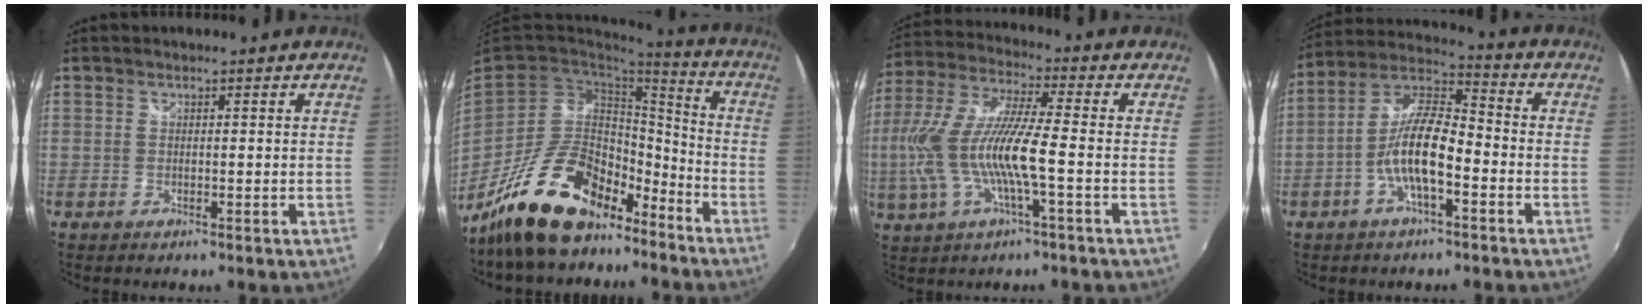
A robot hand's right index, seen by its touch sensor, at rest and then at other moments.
{"total": 20.1, "force": [-14.5, 9.3, 10.3], "torque": [-0.202, 0.017, -0.234]}
{"total": 15.3, "force": [-2.8, 2.2, 14.9], "torque": [-0.288, -0.007, -0.052]}
{"total": 11.2, "force": [-3.9, 3.4, 9.9], "torque": [-0.208, 0.011, -0.076]}